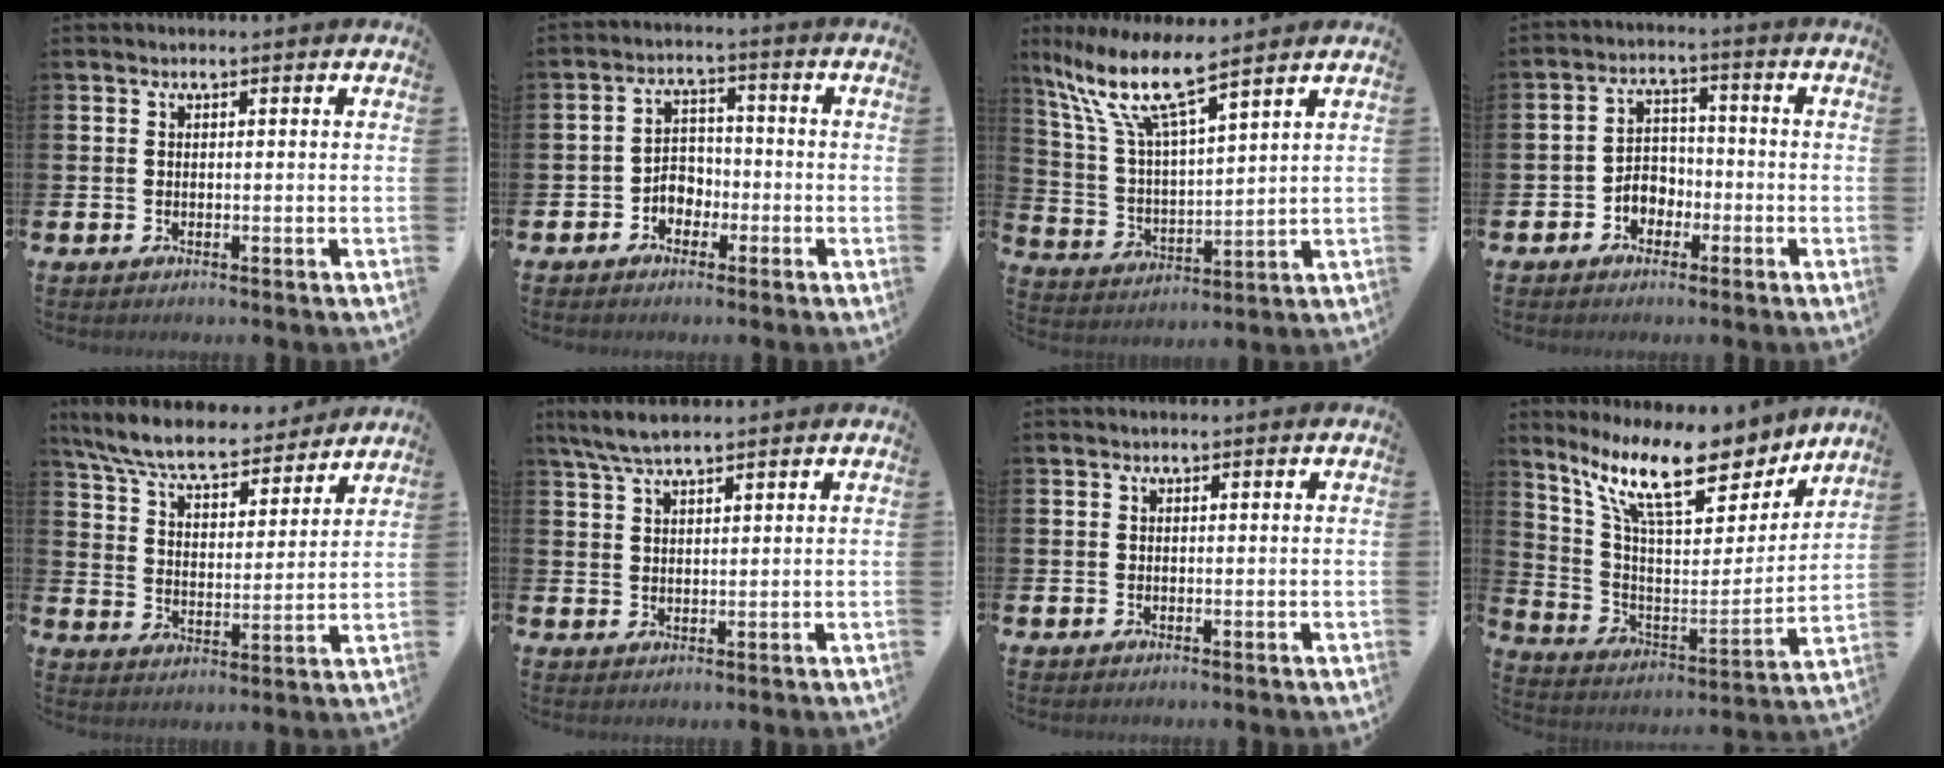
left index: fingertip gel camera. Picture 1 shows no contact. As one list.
[{"total": 3.3, "force": [-1.7, 2.5, 1.1], "torque": [-0.029, 0.006, -0.040]}, {"total": 10.3, "force": [8.2, 1.8, 6.0], "torque": [-0.149, -0.036, 0.139]}, {"total": 3.5, "force": [-1.9, 2.7, 1.1], "torque": [-0.030, 0.004, -0.044]}, {"total": 8.3, "force": [7.6, 1.3, 2.9], "torque": [-0.093, -0.050, 0.133]}, {"total": 4.8, "force": [4.0, 0.8, 2.5], "torque": [-0.062, -0.004, 0.074]}, {"total": 0.0}, {"total": 13.8, "force": [10.7, 4.2, 7.7], "torque": [-0.168, -0.065, 0.182]}]